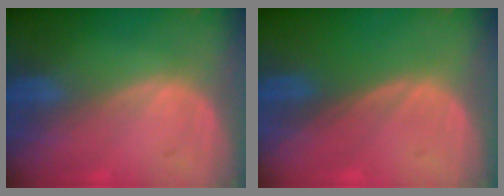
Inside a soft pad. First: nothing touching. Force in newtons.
{"total": 0.0}